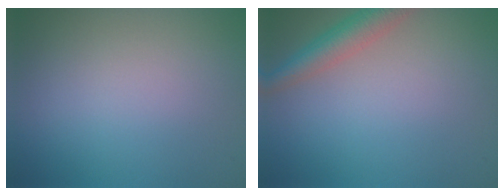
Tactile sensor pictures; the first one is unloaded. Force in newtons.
{"total": 3.4, "press": 3.4, "slide": 0.2}